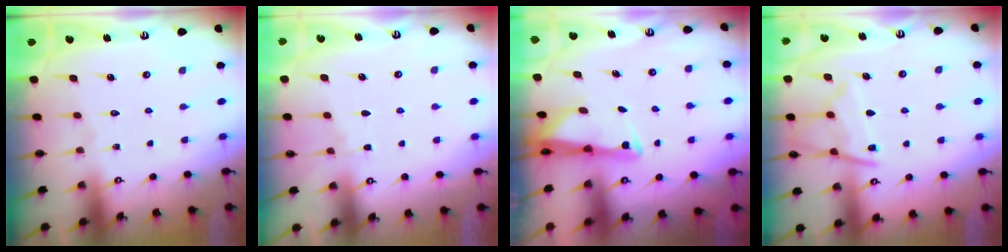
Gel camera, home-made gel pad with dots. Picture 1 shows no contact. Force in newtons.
{"total": 1.6, "press": 1.6, "slide": 0.3}
{"total": 2.7, "press": 2.6, "slide": 0.5}
{"total": 10.2, "press": 10.2, "slide": 0.5}